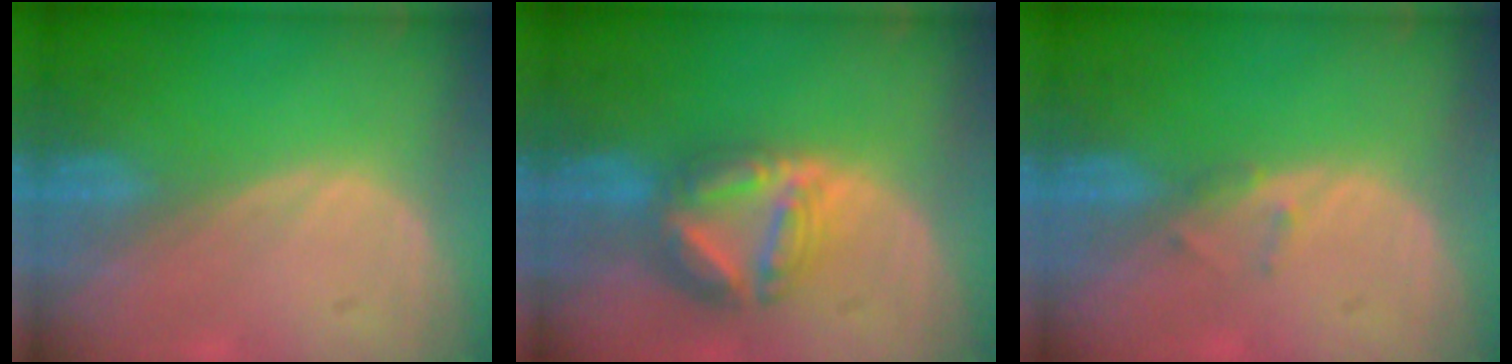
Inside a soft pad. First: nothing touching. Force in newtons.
{"total": 8.1, "press": 7.0, "slide": 4.0}
{"total": 1.3, "press": 1.1, "slide": 0.8}